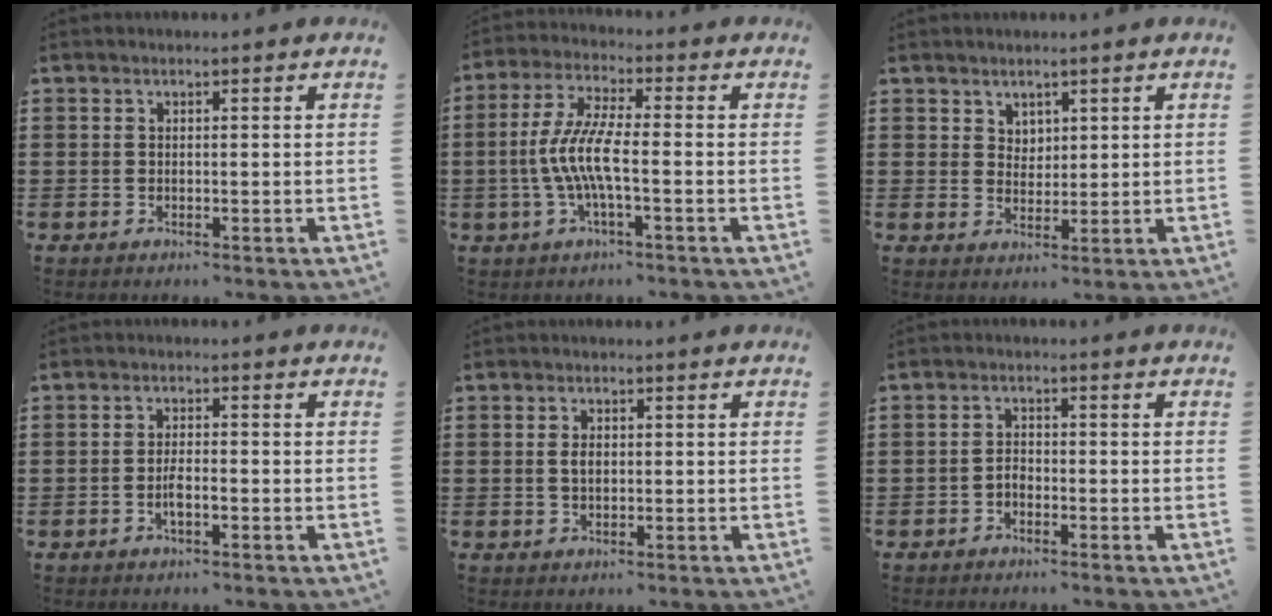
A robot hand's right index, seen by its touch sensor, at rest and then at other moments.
{"total": 7.6, "force": [-1.9, 1.5, 7.2], "torque": [-0.166, -0.014, -0.044]}
{"total": 2.7, "force": [2.0, 1.9, 0.2], "torque": [-0.011, 0.008, 0.038]}
{"total": 2.8, "force": [-1.1, 0.8, 2.4], "torque": [-0.052, -0.001, -0.022]}
{"total": 2.0, "force": [0.2, 1.2, 1.7], "torque": [-0.035, 0.006, 0.003]}
{"total": 1.6, "force": [-1.0, 0.9, 0.9], "torque": [-0.021, 0.003, -0.021]}